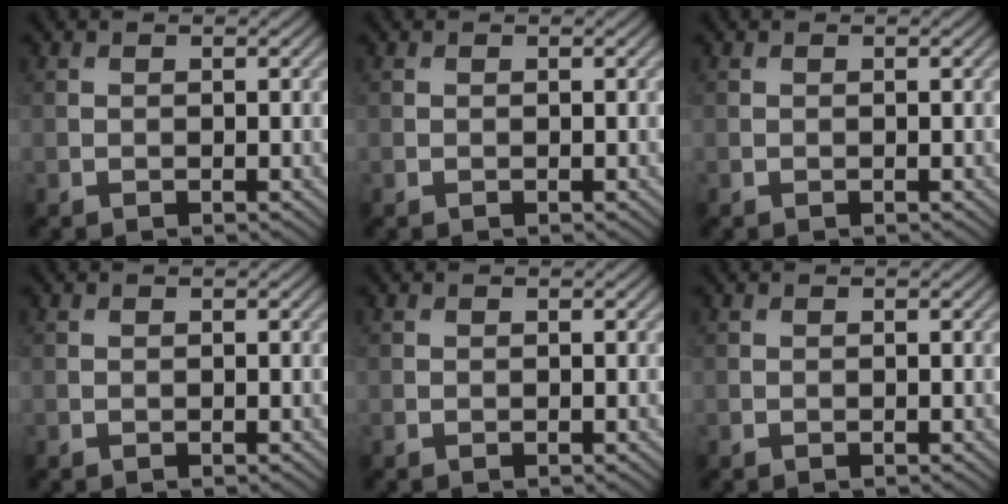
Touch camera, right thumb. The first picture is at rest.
{"total": 0.0}
{"total": 0.0}
{"total": 0.0}
{"total": 0.0}
{"total": 0.0}